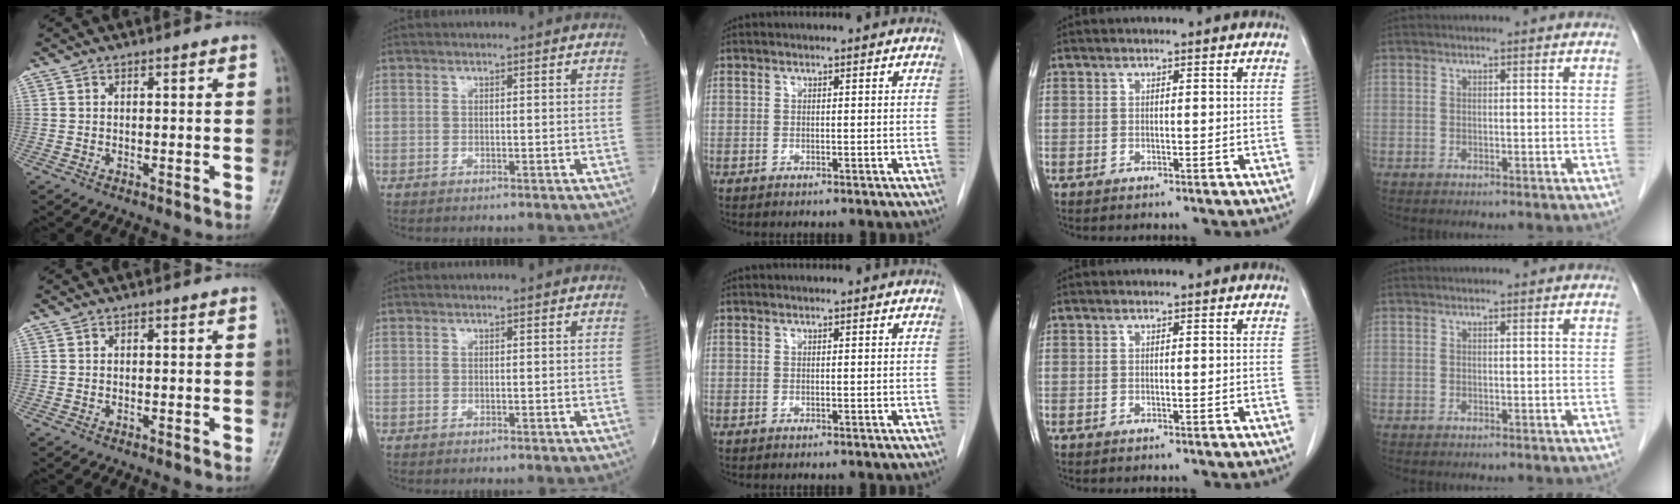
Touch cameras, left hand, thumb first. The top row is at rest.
{}